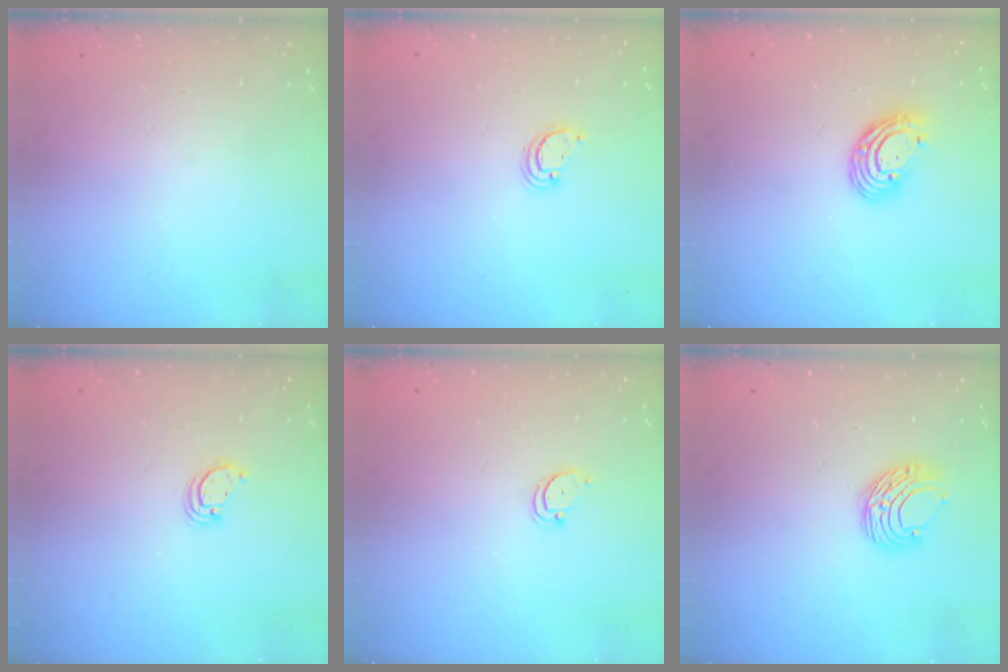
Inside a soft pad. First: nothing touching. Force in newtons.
{"total": 2.6, "press": 2.6, "slide": 0.2}
{"total": 9.3, "press": 9.3, "slide": 1.0}
{"total": 3.3, "press": 3.3, "slide": 0.3}
{"total": 2.4, "press": 2.4, "slide": 0.2}
{"total": 8.1, "press": 8.1, "slide": 0.4}